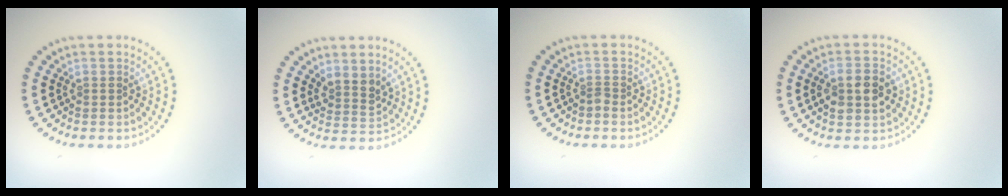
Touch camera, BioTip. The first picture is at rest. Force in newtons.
{"total": 2.0, "press": 1.6, "slide": 1.1}
{"total": 0.7, "press": 0.5, "slide": 0.5}
{"total": 3.5, "press": 3.5, "slide": 0.2}